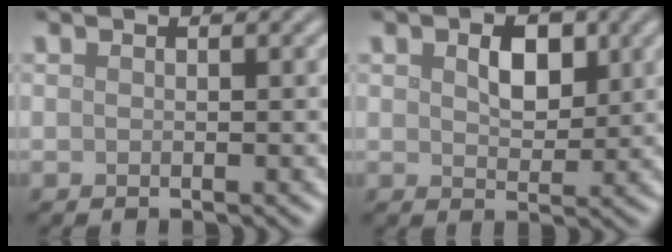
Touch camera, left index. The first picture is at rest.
{"total": 3.0, "force": [1.0, 1.9, 2.2], "torque": [-0.040, 0.000, 0.016]}